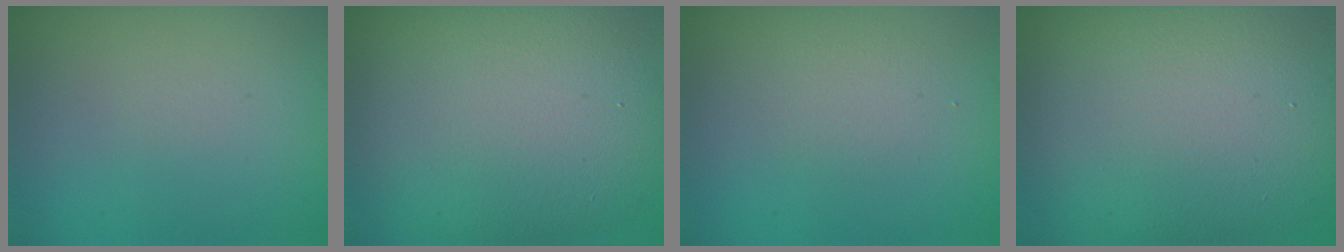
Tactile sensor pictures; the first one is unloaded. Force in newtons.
{"total": 13.7, "press": 13.7, "slide": 0.7}
{"total": 1.7, "press": 1.7, "slide": 0.0}
{"total": 16.0, "press": 15.9, "slide": 0.8}